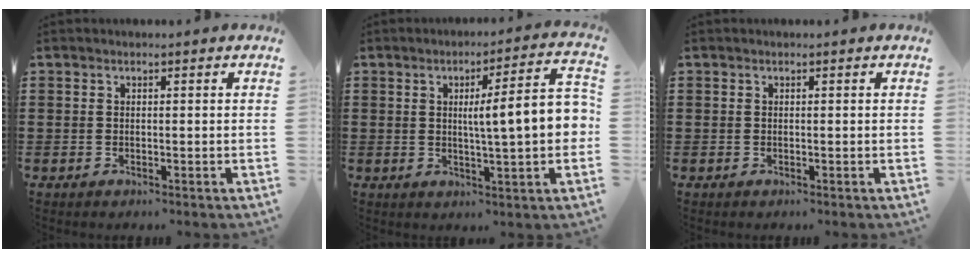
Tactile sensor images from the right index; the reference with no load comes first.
{"total": 10.0, "force": [0.7, 1.2, 9.9], "torque": [-0.152, -0.005, 0.002]}
{"total": 0.0}